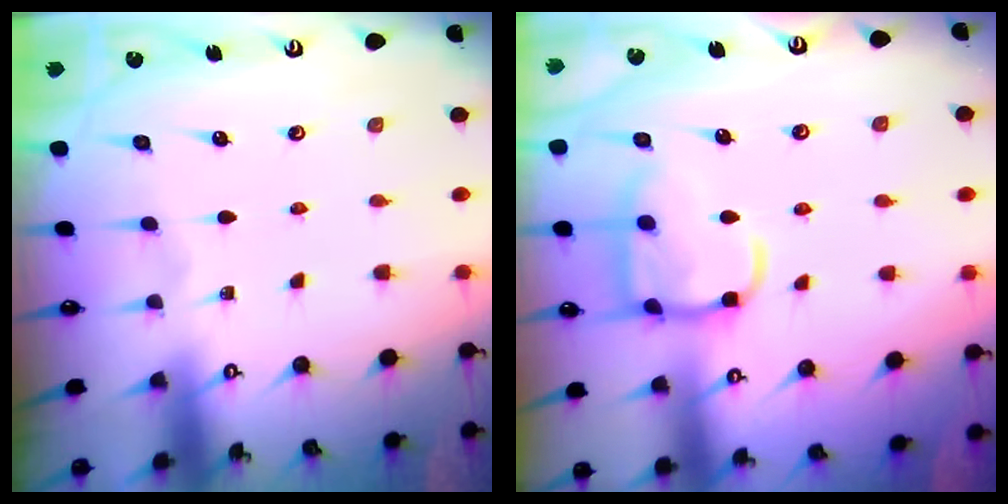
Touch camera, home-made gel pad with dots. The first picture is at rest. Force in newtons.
{"total": 13.0, "press": 13.0, "slide": 1.1}